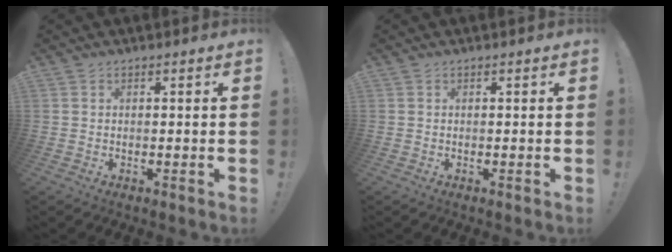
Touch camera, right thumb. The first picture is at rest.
{"total": 0.0}